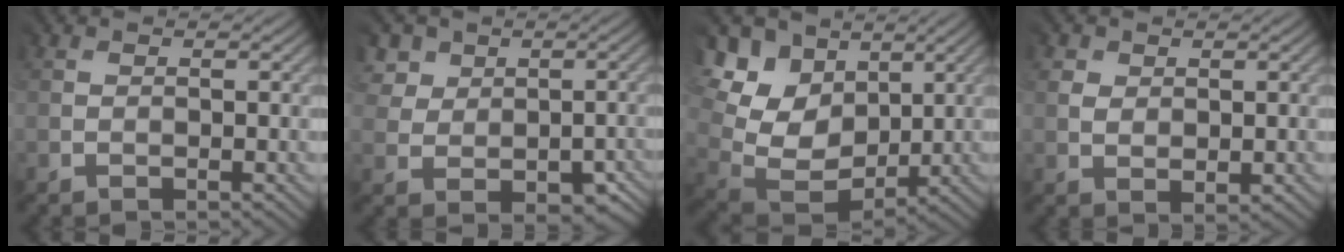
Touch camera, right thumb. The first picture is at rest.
{"total": 5.4, "force": [1.8, 5.0, 1.0], "torque": [-0.039, 0.010, 0.033]}
{"total": 14.7, "force": [6.2, 11.3, 7.0], "torque": [-0.213, 0.031, 0.132]}
{"total": 1.9, "force": [0.8, 1.7, 0.2], "torque": [-0.010, -0.005, 0.019]}